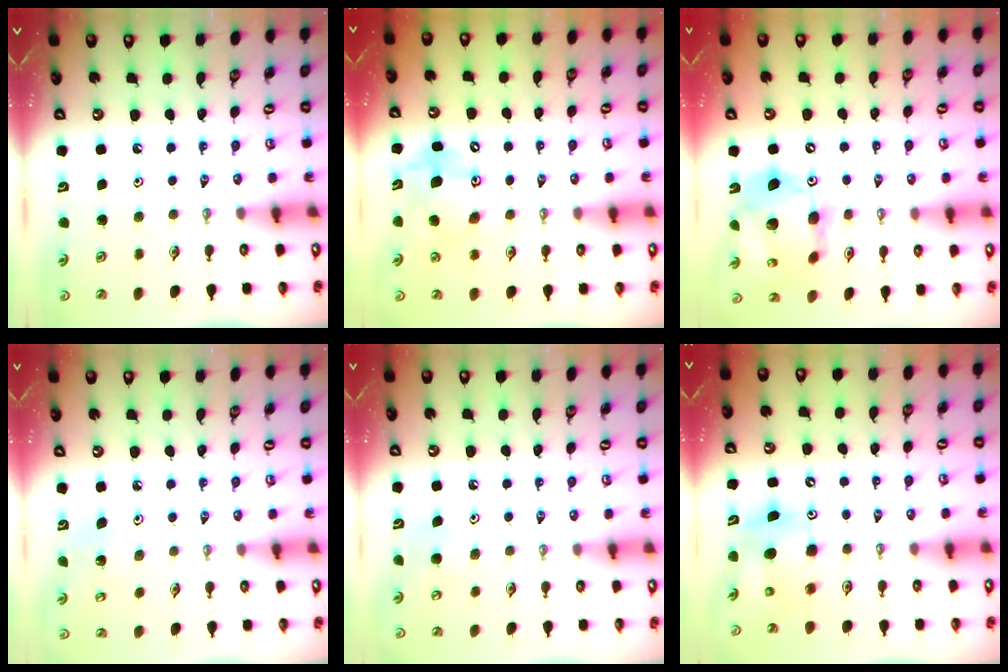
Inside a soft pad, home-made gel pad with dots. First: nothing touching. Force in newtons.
{"total": 12.0, "press": 11.6, "slide": 2.9}
{"total": 15.7, "press": 15.6, "slide": 1.7}
{"total": 2.8, "press": 2.8, "slide": 0.2}
{"total": 6.4, "press": 6.4, "slide": 0.7}
{"total": 8.0, "press": 7.8, "slide": 1.6}